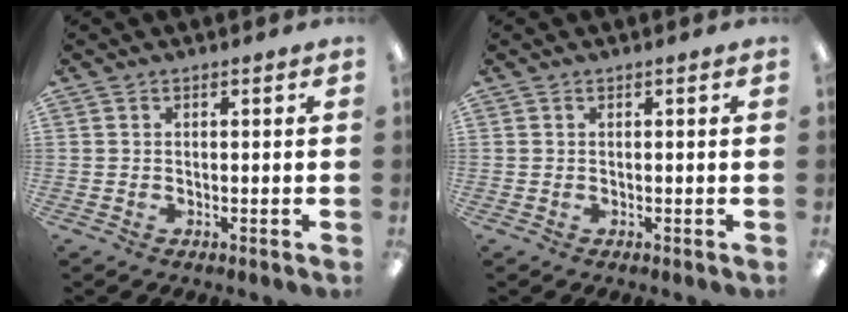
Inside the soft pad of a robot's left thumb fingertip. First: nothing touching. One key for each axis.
{"total": 0.0}